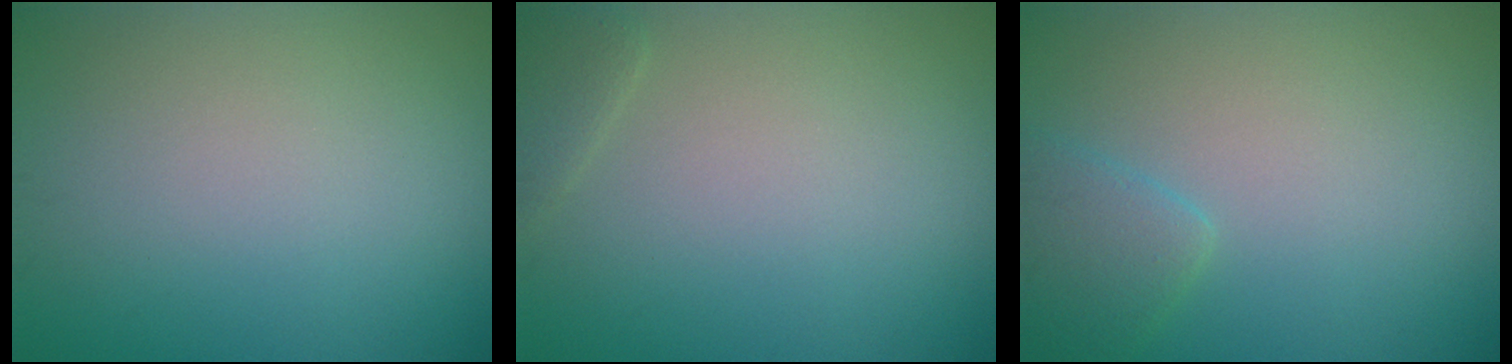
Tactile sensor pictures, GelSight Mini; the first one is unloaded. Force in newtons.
{"total": 1.3, "press": 1.3, "slide": 0.0}
{"total": 2.1, "press": 2.1, "slide": 0.2}